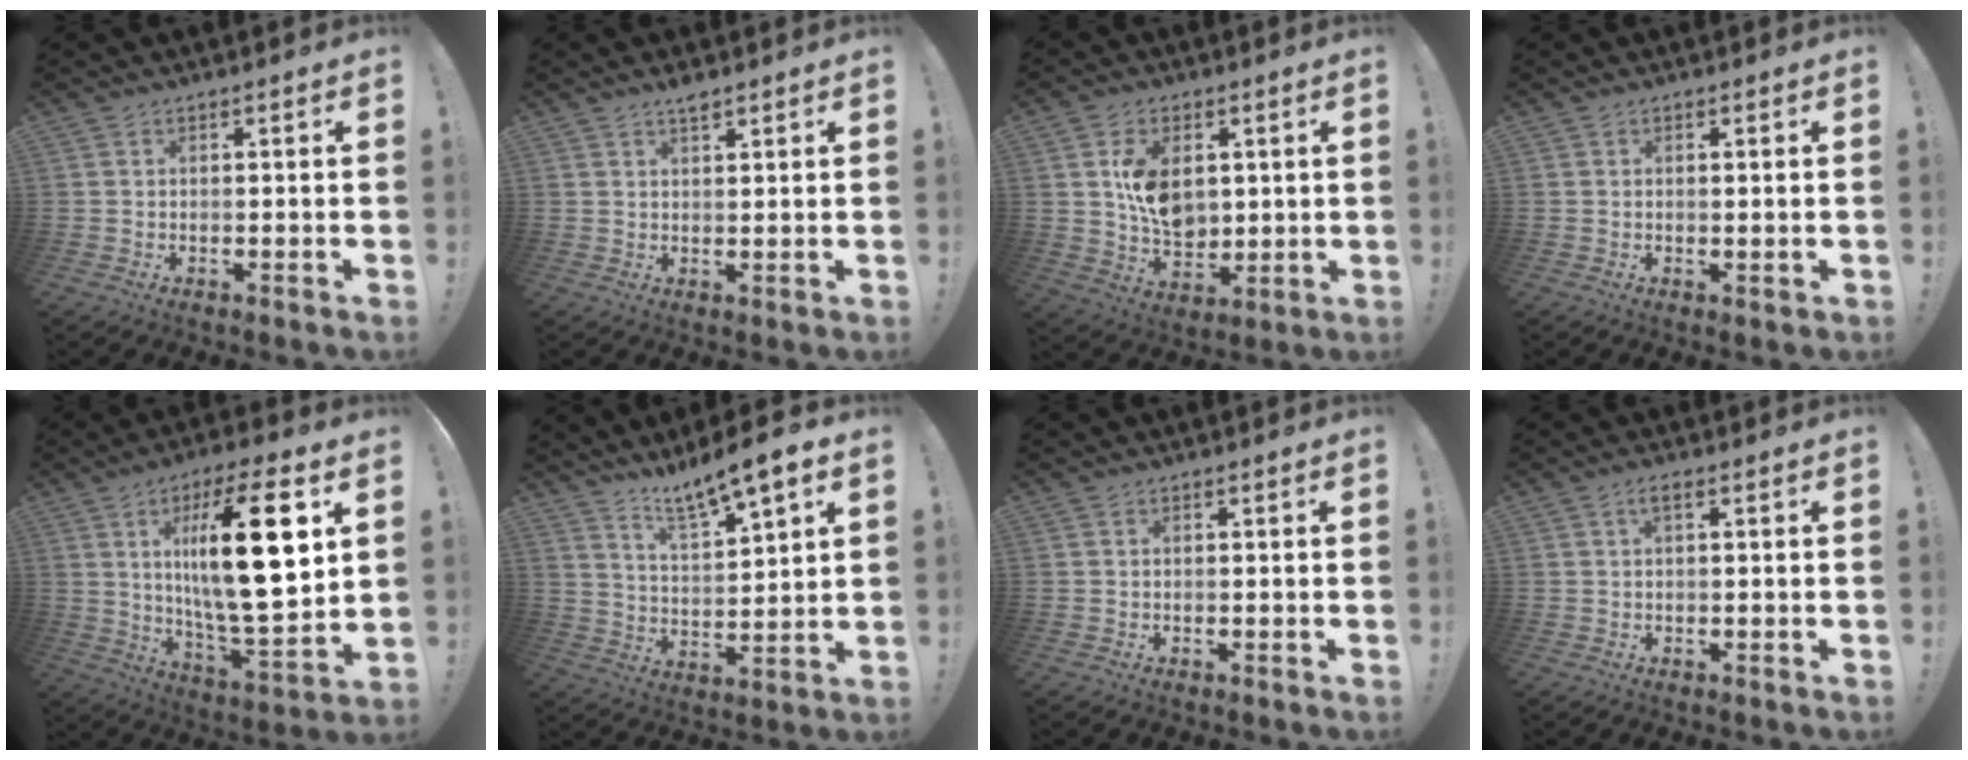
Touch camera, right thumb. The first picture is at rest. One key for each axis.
{"total": 2.9, "fx": 2.3, "fy": 0.9, "fz": 1.6, "tx": -0.021, "ty": -0.011, "tz": 0.039}
{"total": 11.1, "fx": 2.7, "fy": 8.4, "fz": 6.9, "tx": -0.111, "ty": -0.007, "tz": 0.052}
{"total": 0.9, "fx": 0.6, "fy": 0.2, "fz": 0.7, "tx": 0.000, "ty": -0.004, "tz": 0.007}
{"total": 24.0, "fx": 6.4, "fy": 6.8, "fz": 22.1, "tx": -0.376, "ty": -0.032, "tz": 0.085}
{"total": 10.2, "fx": 8.5, "fy": 0.9, "fz": 5.6, "tx": -0.097, "ty": -0.064, "tz": 0.141}
{"total": 0.0}
{"total": 2.0, "fx": 0.5, "fy": 0.5, "fz": 1.8, "tx": -0.032, "ty": 0.002, "tz": 0.007}